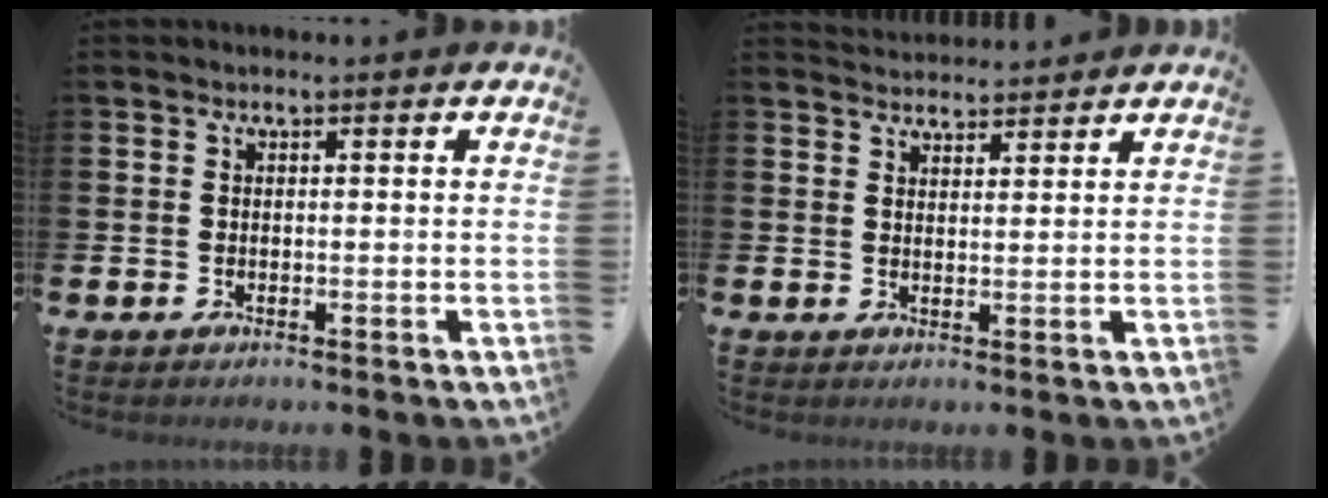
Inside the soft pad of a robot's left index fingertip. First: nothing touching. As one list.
[{"total": 2.8, "force": [2.8, 0.6, -0.3], "torque": [-0.003, -0.013, 0.052]}]